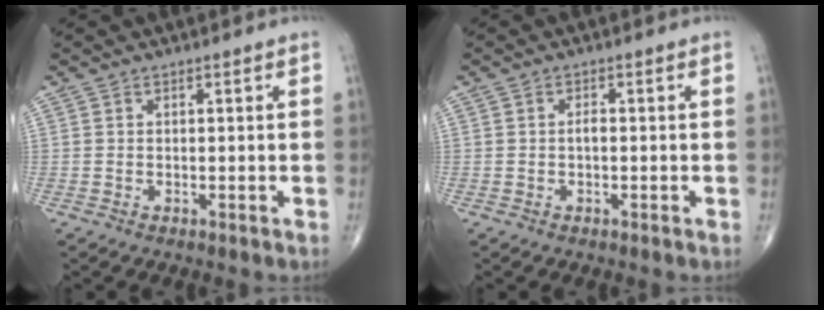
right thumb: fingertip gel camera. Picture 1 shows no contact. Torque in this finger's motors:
{"motor_torque": [0.41, 0.37, 0.08, -0.08, -0.01]}